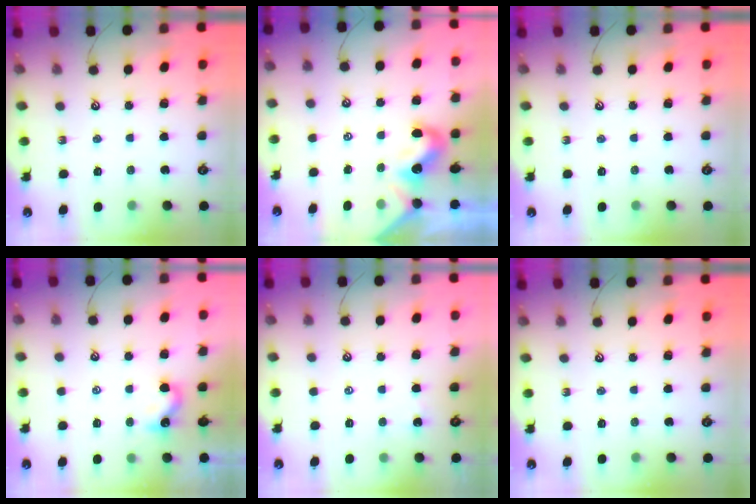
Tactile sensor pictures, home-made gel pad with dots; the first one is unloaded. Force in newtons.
{"total": 0.7, "press": 0.4, "slide": 0.6}
{"total": 0.0}
{"total": 1.3, "press": 1.2, "slide": 0.4}
{"total": 2.4, "press": 2.4, "slide": 0.1}
{"total": 0.0}